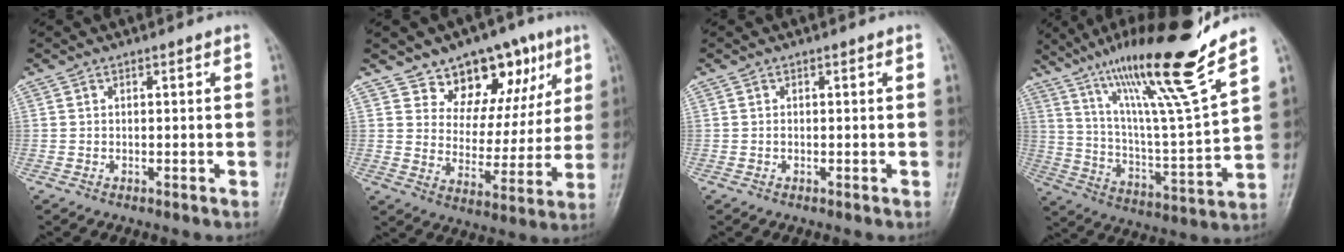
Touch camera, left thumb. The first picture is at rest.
{"total": 15.2, "force": [9.0, 9.6, 7.7], "torque": [-0.045, -0.038, 0.140]}
{"total": 0.0}
{"total": 22.4, "force": [15.6, 1.2, 16.0], "torque": [-0.244, -0.071, 0.271]}